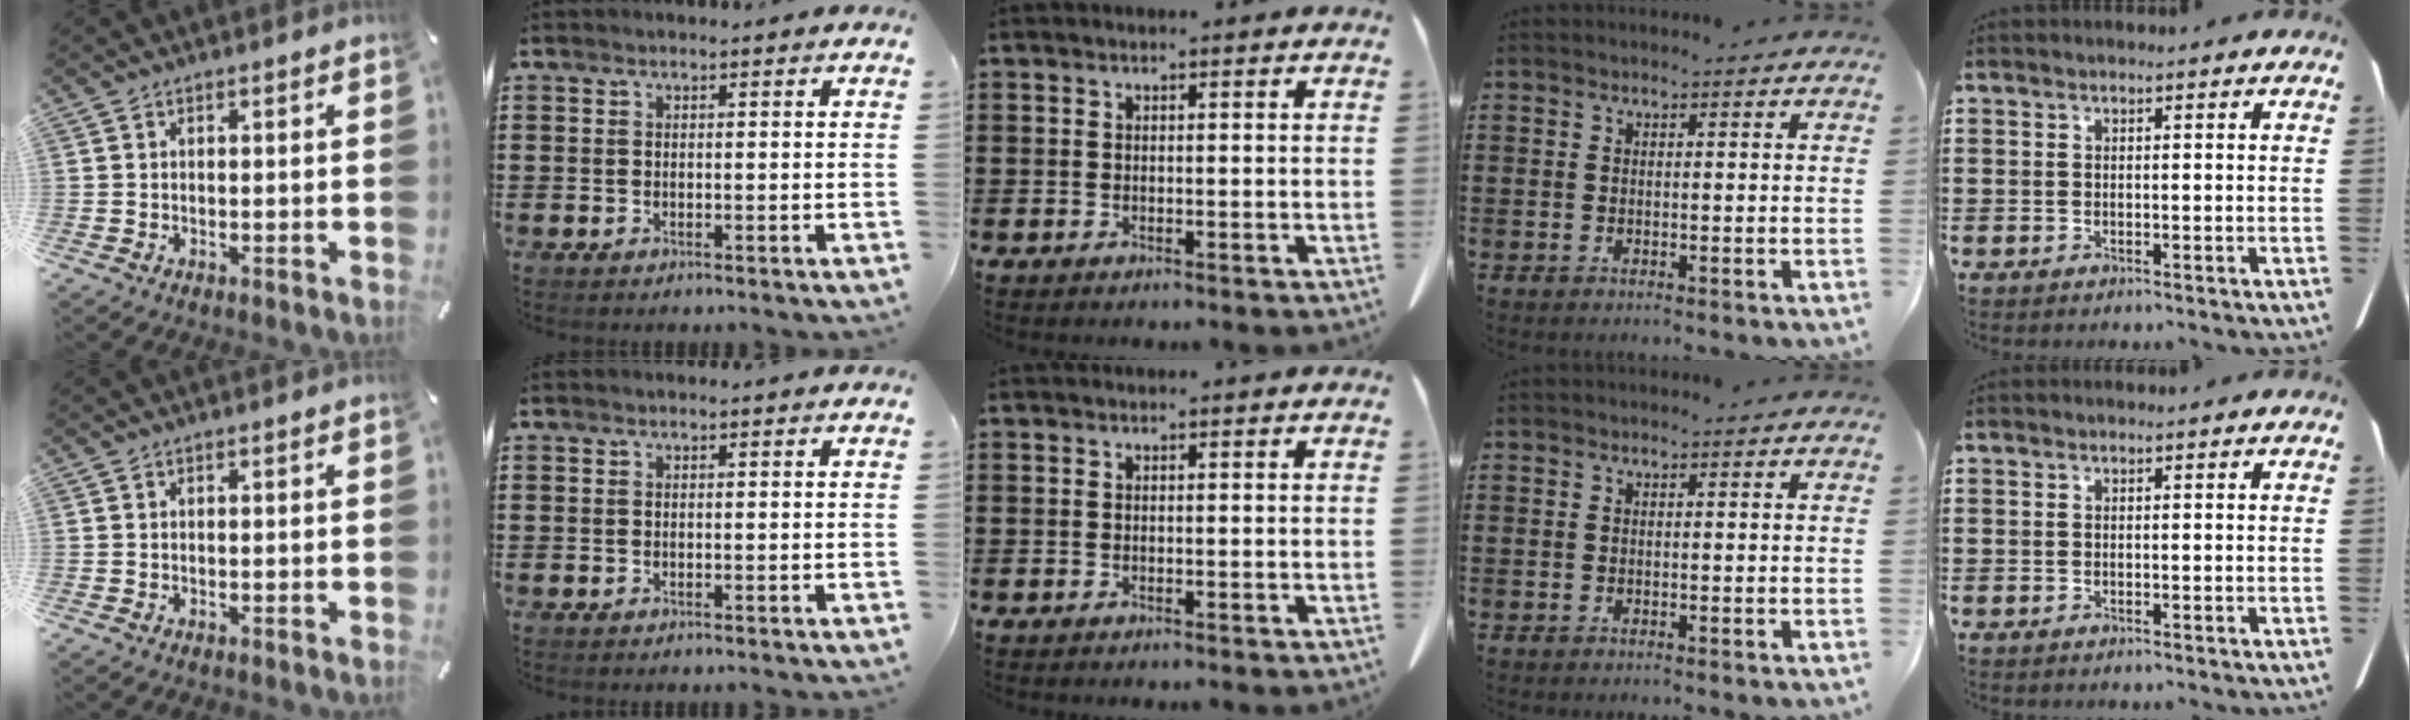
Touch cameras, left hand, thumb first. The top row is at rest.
{}